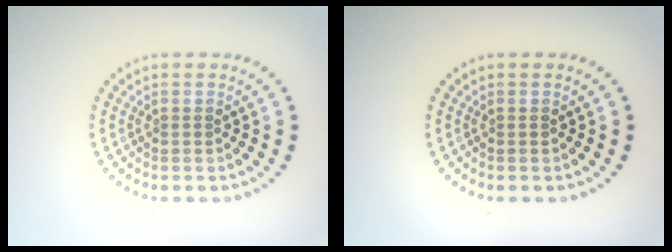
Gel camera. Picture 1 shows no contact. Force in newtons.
{"total": 0.0}